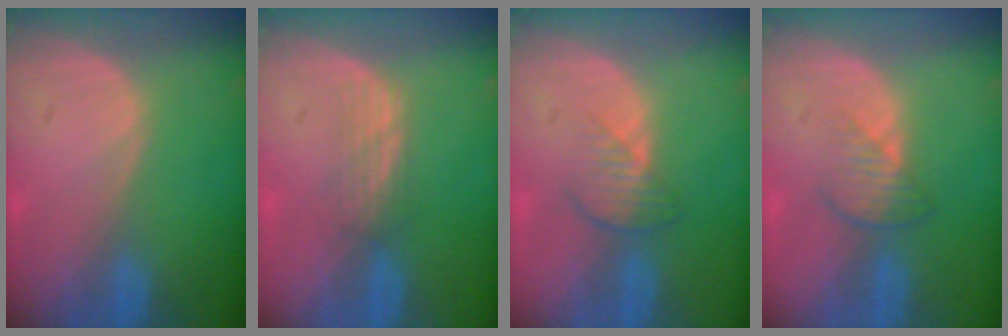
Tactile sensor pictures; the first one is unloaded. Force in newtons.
{"total": 2.7, "press": 2.5, "slide": 0.9}
{"total": 3.7, "press": 3.2, "slide": 1.8}
{"total": 3.5, "press": 3.1, "slide": 1.7}